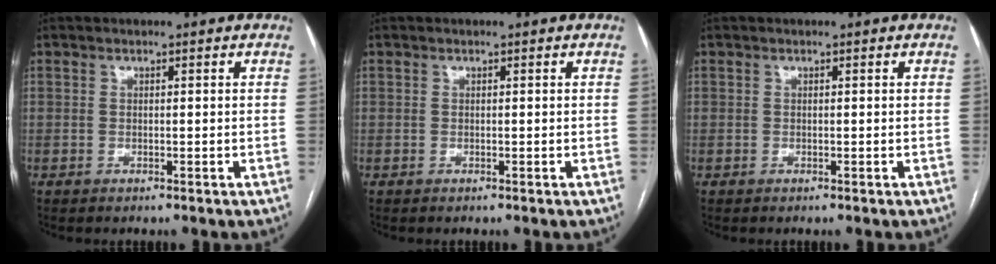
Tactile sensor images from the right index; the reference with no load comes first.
{"total": 0.0}
{"total": 0.0}